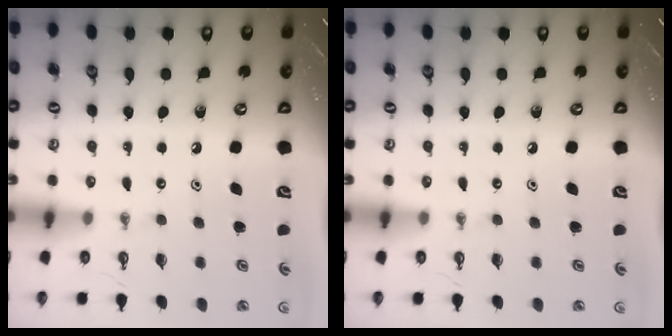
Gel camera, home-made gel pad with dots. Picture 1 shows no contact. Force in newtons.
{"total": 0.0}